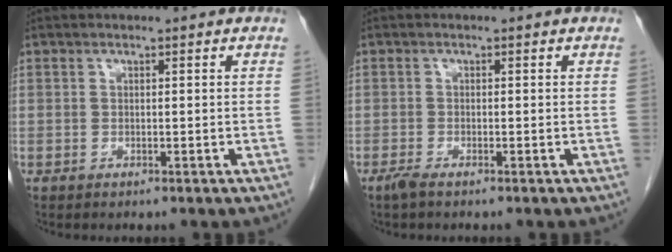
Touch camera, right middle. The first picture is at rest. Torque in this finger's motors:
{"motor_torque": [-0.02, 0.04, 0.01, 0.00]}